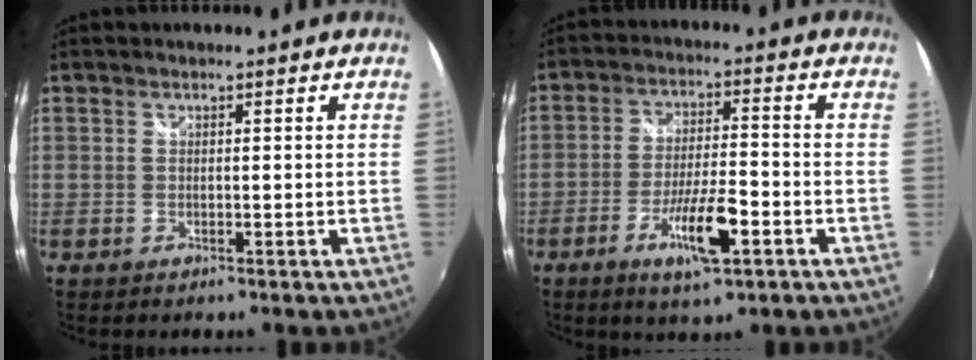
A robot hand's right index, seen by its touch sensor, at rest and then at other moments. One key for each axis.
{"total": 10.1, "fx": -4.8, "fy": 2.1, "fz": 8.7, "tx": -0.170, "ty": -0.013, "tz": -0.081}